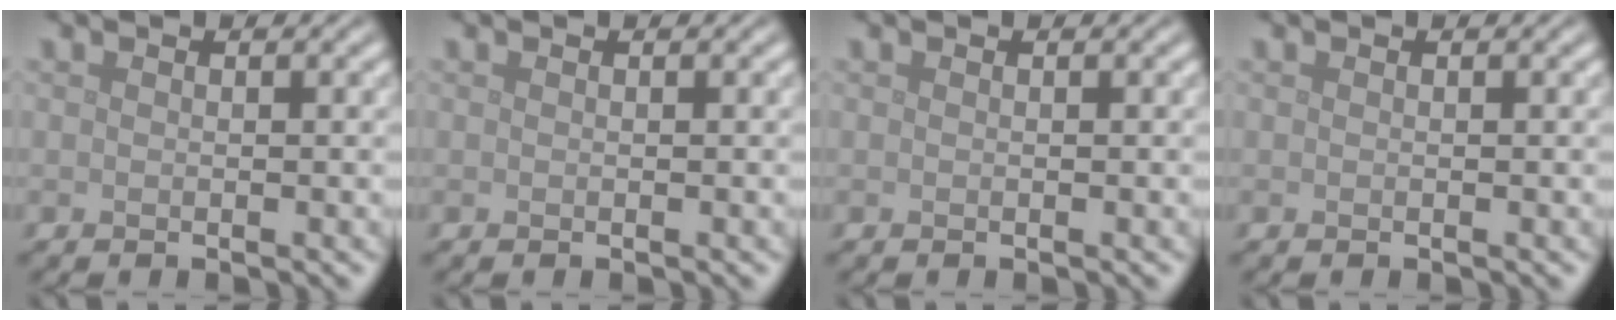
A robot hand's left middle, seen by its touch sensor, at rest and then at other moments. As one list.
[{"total": 0.0}, {"total": 0.0}, {"total": 0.0}]